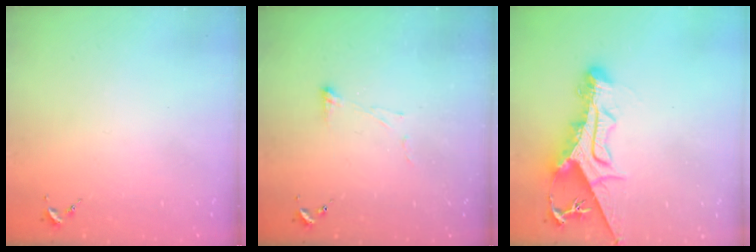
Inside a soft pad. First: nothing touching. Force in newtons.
{"total": 3.7, "press": 3.6, "slide": 0.6}
{"total": 14.5, "press": 14.4, "slide": 1.2}